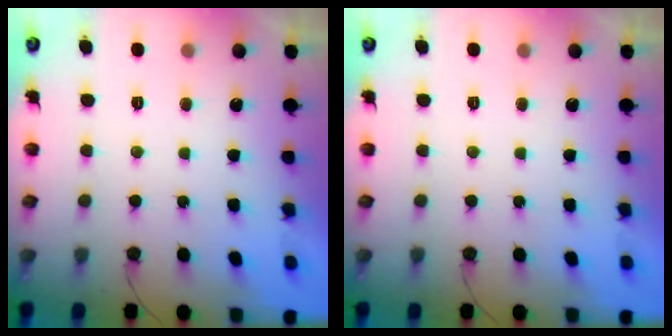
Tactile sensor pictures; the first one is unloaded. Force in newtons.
{"total": 0.0}